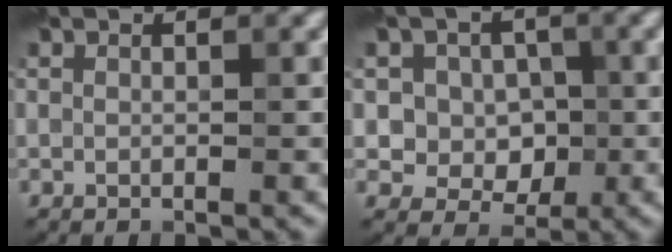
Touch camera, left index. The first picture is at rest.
{"total": 4.8, "force": [0.5, 4.3, 2.1], "torque": [-0.016, 0.010, -0.003]}